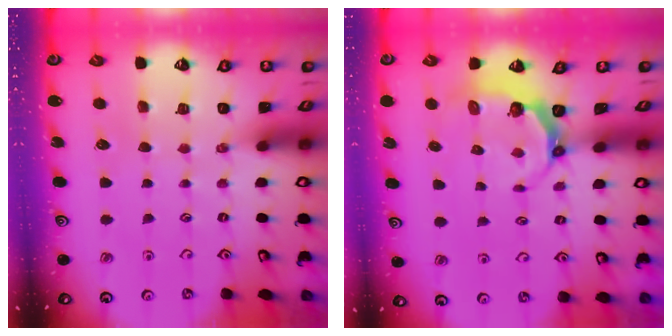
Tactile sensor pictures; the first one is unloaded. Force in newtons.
{"total": 5.0, "press": 4.1, "slide": 2.9}